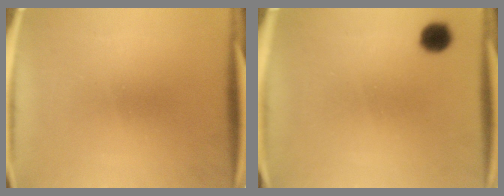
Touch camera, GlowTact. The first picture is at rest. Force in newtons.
{"total": 4.2}